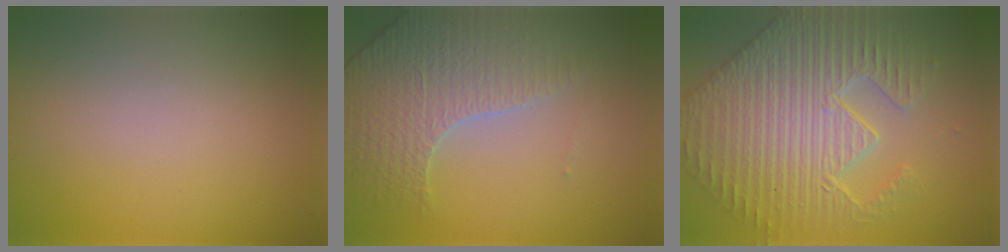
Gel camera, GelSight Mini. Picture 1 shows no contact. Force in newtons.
{"total": 3.8, "press": 3.7, "slide": 0.8}
{"total": 7.0, "press": 5.8, "slide": 3.9}